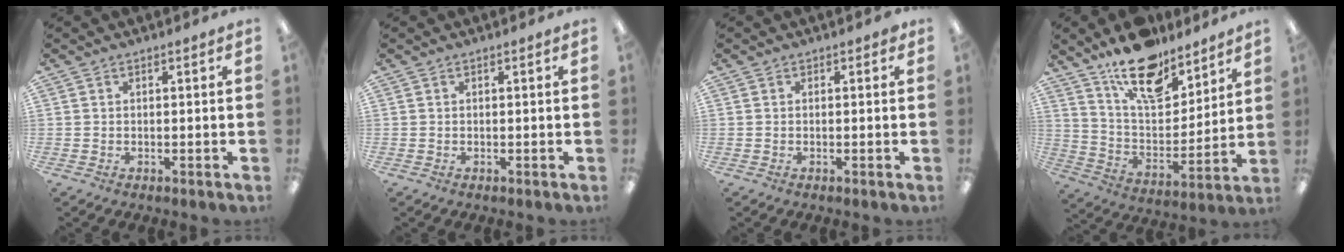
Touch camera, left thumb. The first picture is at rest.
{"total": 0.0}
{"total": 0.5, "force": [0.1, 0.3, 0.4], "torque": [-0.009, 0.002, 0.002]}
{"total": 17.5, "force": [13.2, 7.4, 8.7], "torque": [-0.146, -0.082, 0.231]}